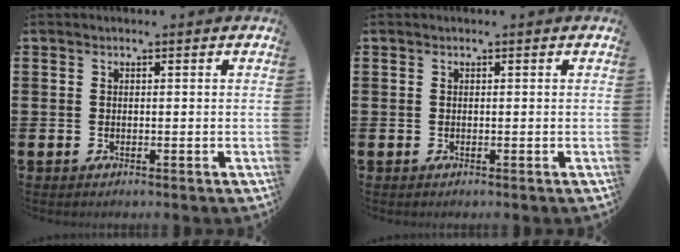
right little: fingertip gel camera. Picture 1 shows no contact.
{"total": 0.0}